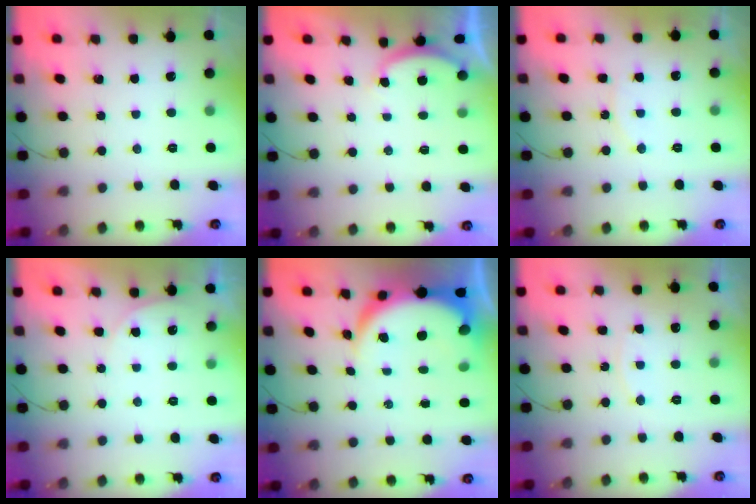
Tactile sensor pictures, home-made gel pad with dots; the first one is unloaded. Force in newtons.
{"total": 2.9, "press": 2.8, "slide": 0.6}
{"total": 5.9, "press": 5.9, "slide": 0.4}
{"total": 3.6, "press": 3.6, "slide": 0.5}
{"total": 7.8, "press": 7.6, "slide": 1.5}
{"total": 4.4, "press": 4.4, "slide": 0.5}